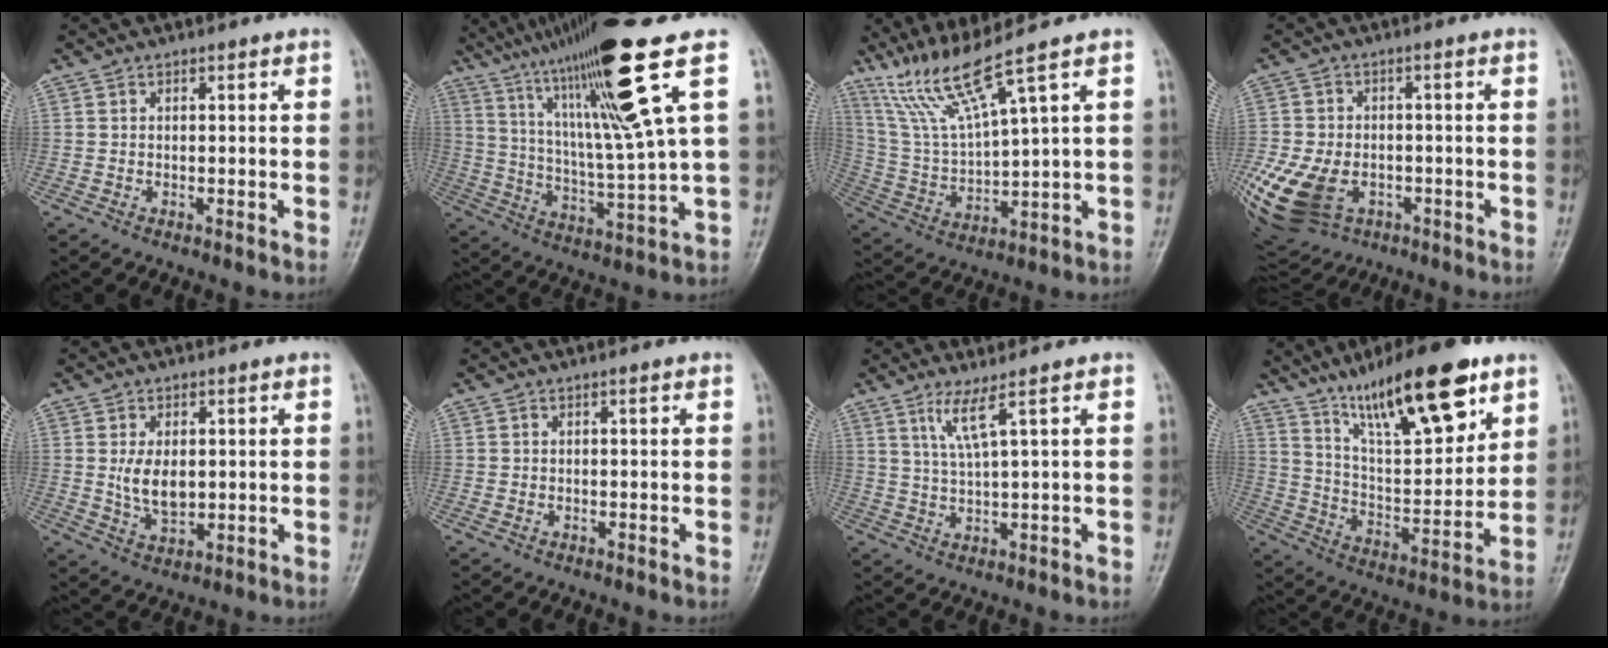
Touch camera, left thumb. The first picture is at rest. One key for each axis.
{"total": 20.4, "fx": 10.6, "fy": 0.2, "fz": 17.4, "tx": -0.288, "ty": -0.039, "tz": 0.183}
{"total": 11.4, "fx": 8.2, "fy": -0.5, "fz": 7.9, "tx": -0.162, "ty": -0.044, "tz": 0.175}
{"total": 20.4, "fx": -7.3, "fy": 14.4, "fz": 12.4, "tx": -0.309, "ty": 0.001, "tz": -0.109}
{"total": 7.0, "fx": 0.6, "fy": 4.2, "fz": 5.6, "tx": -0.089, "ty": -0.008, "tz": 0.019}
{"total": 0.9, "fx": -0.1, "fy": 0.4, "fz": 0.8, "tx": -0.024, "ty": 0.011, "tz": 0.000}
{"total": 4.4, "fx": 2.4, "fy": -0.7, "fz": 3.6, "tx": -0.087, "ty": -0.022, "tz": 0.058}
{"total": 21.2, "fx": 13.1, "fy": 6.2, "fz": 15.4, "tx": -0.216, "ty": -0.055, "tz": 0.229}